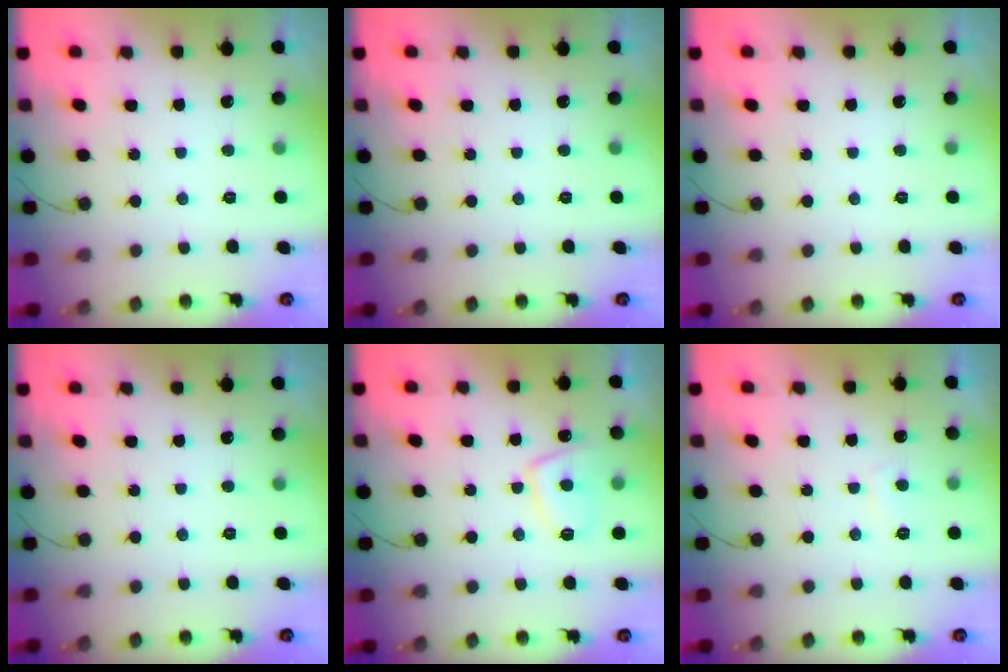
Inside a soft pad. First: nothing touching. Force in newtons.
{"total": 0.0}
{"total": 0.0}
{"total": 0.0}
{"total": 7.9, "press": 7.8, "slide": 1.2}
{"total": 2.0, "press": 1.9, "slide": 0.6}